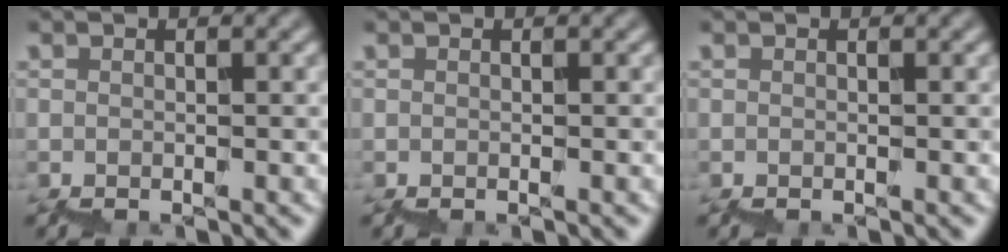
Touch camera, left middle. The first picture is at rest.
{"total": 0.0}
{"total": 0.0}